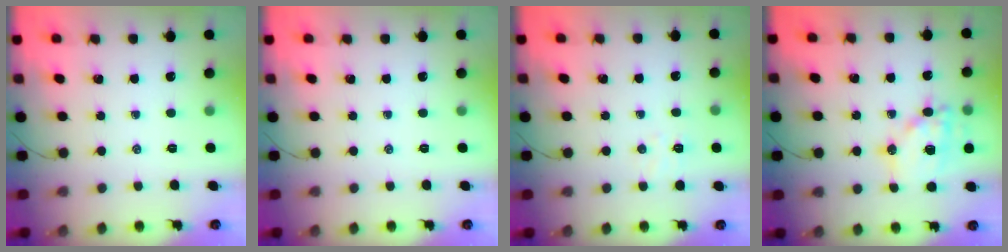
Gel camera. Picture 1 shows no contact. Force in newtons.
{"total": 0.0}
{"total": 3.5, "press": 3.4, "slide": 0.7}
{"total": 15.5, "press": 15.2, "slide": 3.2}